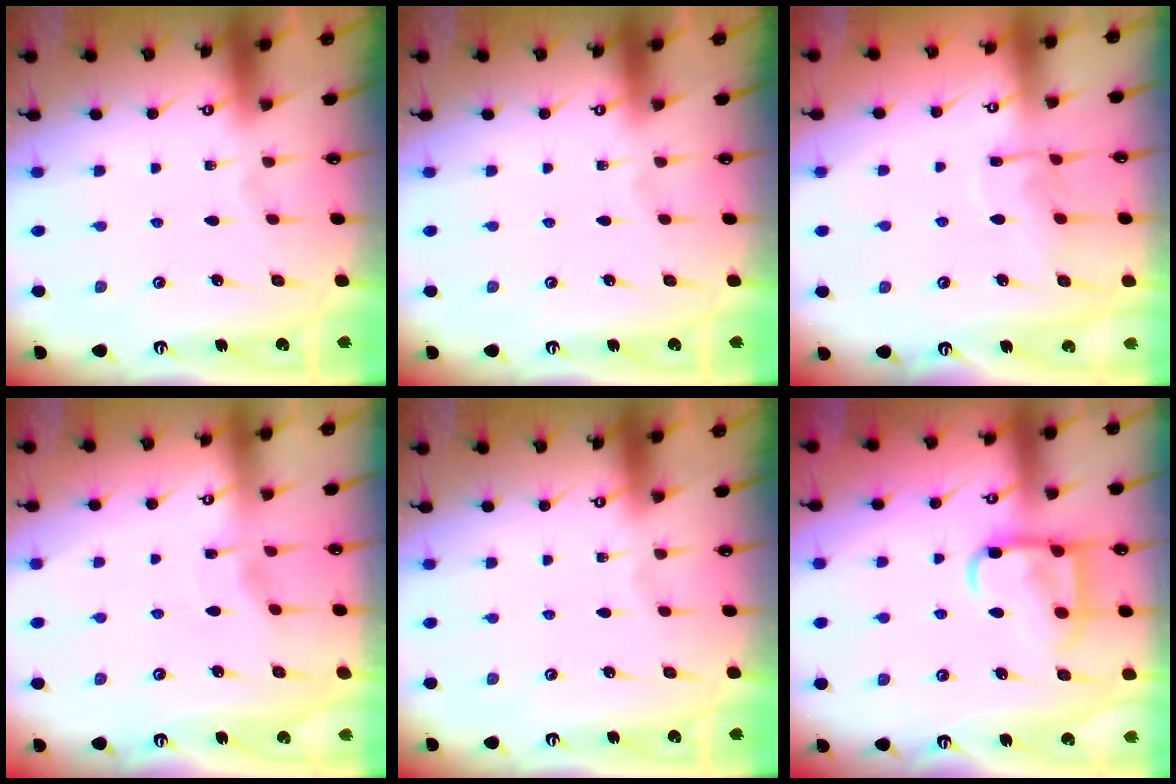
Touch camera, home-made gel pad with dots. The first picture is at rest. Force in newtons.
{"total": 0.0}
{"total": 7.3, "press": 7.3, "slide": 0.7}
{"total": 3.2, "press": 3.2, "slide": 0.5}
{"total": 0.0}
{"total": 14.0, "press": 13.9, "slide": 1.4}